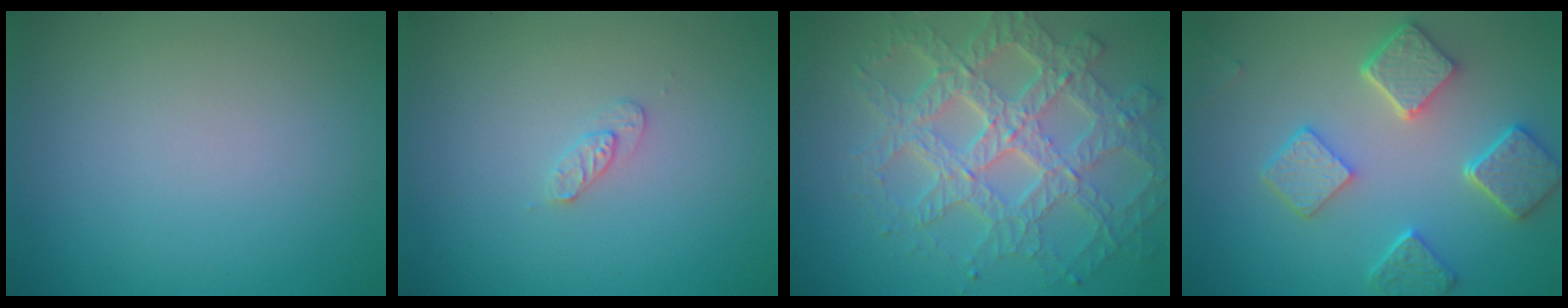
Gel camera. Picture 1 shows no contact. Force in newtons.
{"total": 1.1, "press": 1.1, "slide": 0.2}
{"total": 8.0, "press": 5.9, "slide": 5.4}
{"total": 5.5, "press": 4.3, "slide": 3.3}